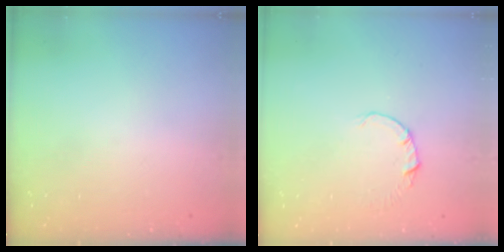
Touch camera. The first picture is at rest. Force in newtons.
{"total": 0.5, "press": 0.5, "slide": 0.1}